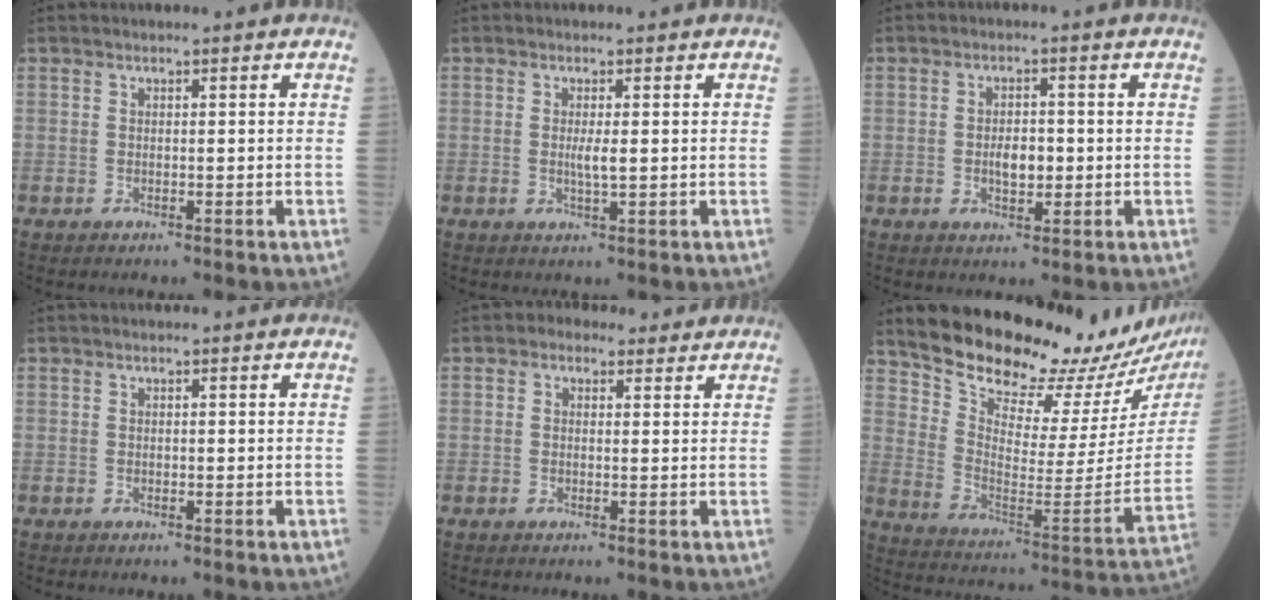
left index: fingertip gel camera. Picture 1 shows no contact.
{"total": 2.0, "force": [0.1, 0.2, 2.0], "torque": [-0.042, -0.003, 0.002]}
{"total": 3.5, "force": [-0.4, 1.7, 3.1], "torque": [-0.053, 0.002, -0.006]}
{"total": 0.0}
{"total": 3.3, "force": [2.2, 2.2, 1.0], "torque": [-0.015, 0.023, 0.030]}
{"total": 21.4, "force": [20.0, 3.6, 6.8], "torque": [-0.121, -0.101, 0.280]}